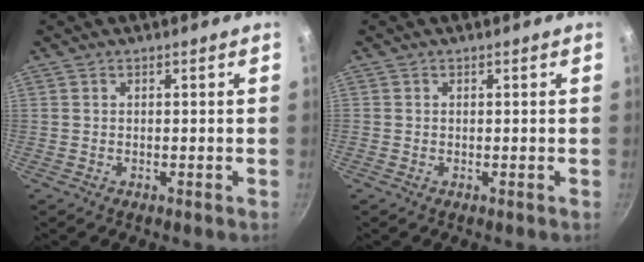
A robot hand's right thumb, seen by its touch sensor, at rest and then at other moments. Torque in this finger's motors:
{"motor_torque": [-0.24, -0.44, 0.38, 0.07, 0.05]}